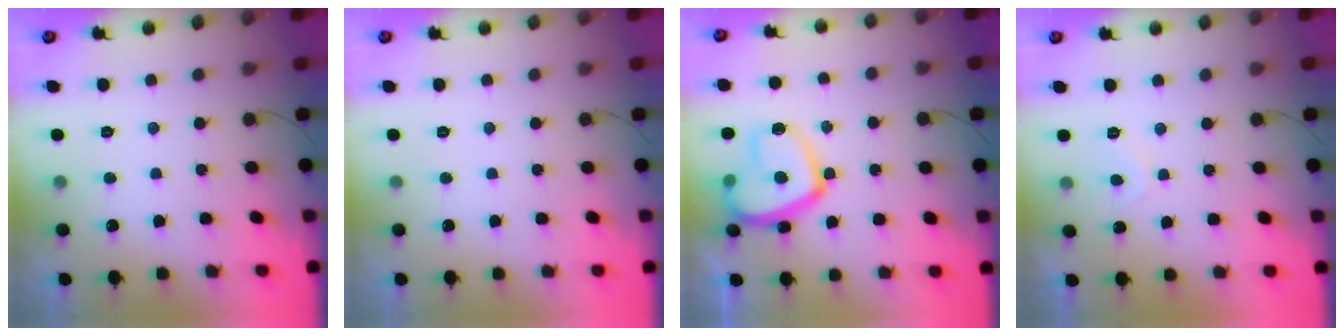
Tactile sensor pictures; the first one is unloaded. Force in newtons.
{"total": 0.0}
{"total": 14.7, "press": 14.6, "slide": 1.6}
{"total": 2.0, "press": 1.9, "slide": 0.6}